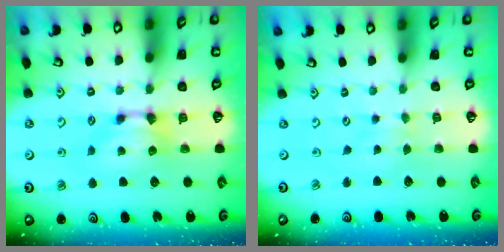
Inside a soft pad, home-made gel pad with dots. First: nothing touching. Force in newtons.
{"total": 2.4, "press": 2.4, "slide": 0.1}